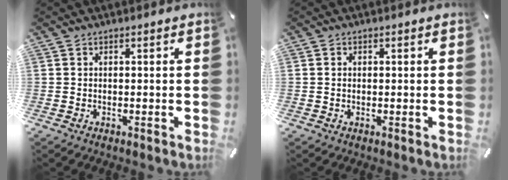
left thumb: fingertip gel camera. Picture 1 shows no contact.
{"total": 1.3, "force": [0.0, 1.0, 0.9], "torque": [-0.019, 0.005, -0.001]}